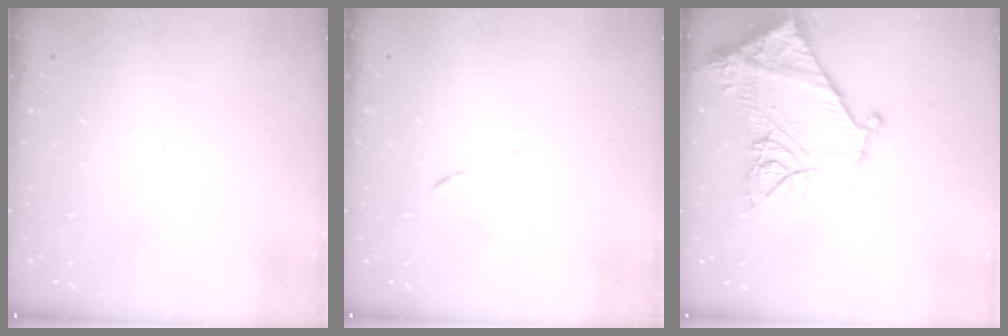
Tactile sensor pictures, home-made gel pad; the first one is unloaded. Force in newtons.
{"total": 5.0, "press": 5.0, "slide": 0.3}
{"total": 19.9, "press": 19.8, "slide": 2.1}